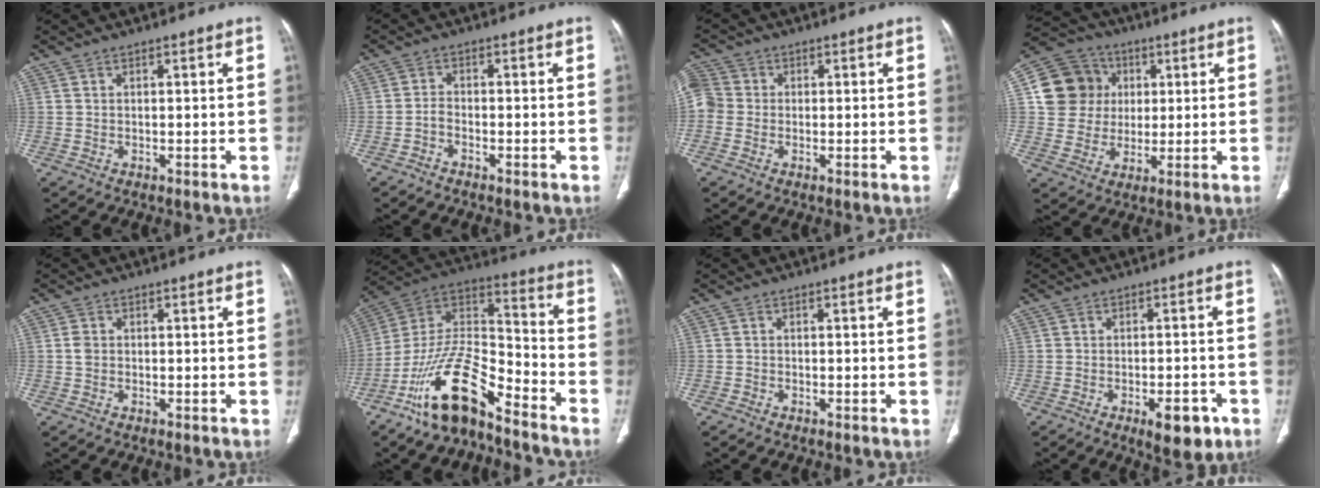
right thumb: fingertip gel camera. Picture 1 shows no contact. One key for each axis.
{"total": 1.7, "fx": -1.2, "fy": 0.8, "fz": 0.9, "tx": -0.017, "ty": 0.013, "tz": -0.027}
{"total": 6.0, "fx": -0.5, "fy": 5.4, "fz": 2.6, "tx": -0.058, "ty": 0.015, "tz": -0.018}
{"total": 12.9, "fx": 2.7, "fy": 11.9, "fz": 4.3, "tx": -0.059, "ty": 0.011, "tz": 0.045}
{"total": 1.5, "fx": -0.2, "fy": 1.2, "fz": 0.9, "tx": -0.016, "ty": 0.002, "tz": -0.006}
{"total": 17.5, "fx": -11.9, "fy": 6.2, "fz": 11.3, "tx": -0.193, "ty": 0.091, "tz": -0.221}
{"total": 0.6, "fx": -0.5, "fy": 0.4, "fz": 0.0, "tx": -0.001, "ty": 0.002, "tz": -0.017}
{"total": 7.0, "fx": -3.4, "fy": 2.9, "fz": 5.4, "tx": -0.060, "ty": 0.008, "tz": -0.042}